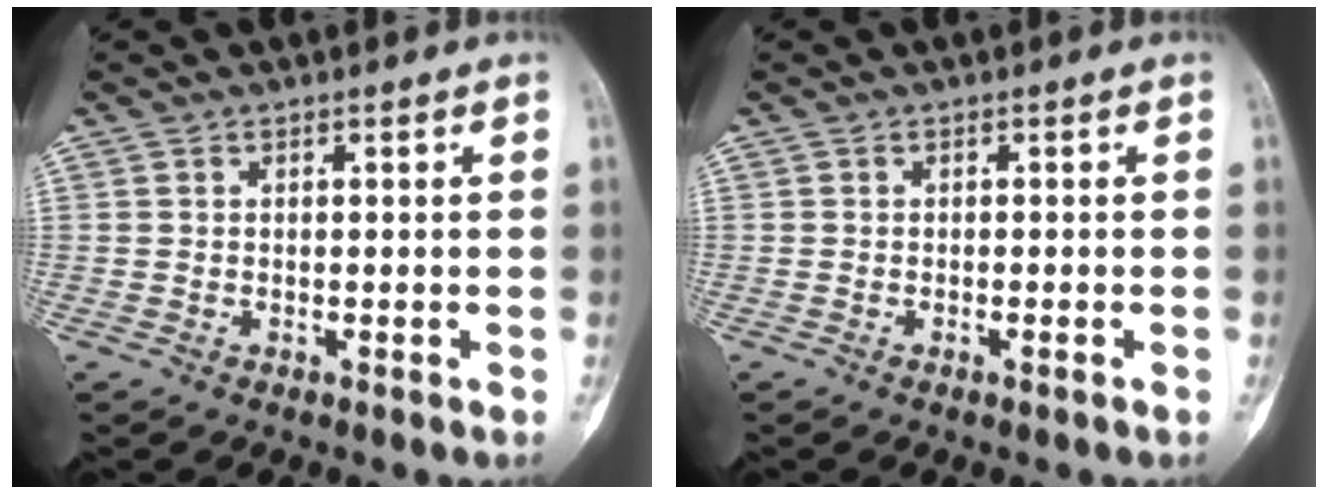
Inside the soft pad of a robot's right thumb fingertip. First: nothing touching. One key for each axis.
{"total": 0.8, "fx": -0.4, "fy": 0.1, "fz": 0.6, "tx": -0.012, "ty": 0.001, "tz": -0.006}